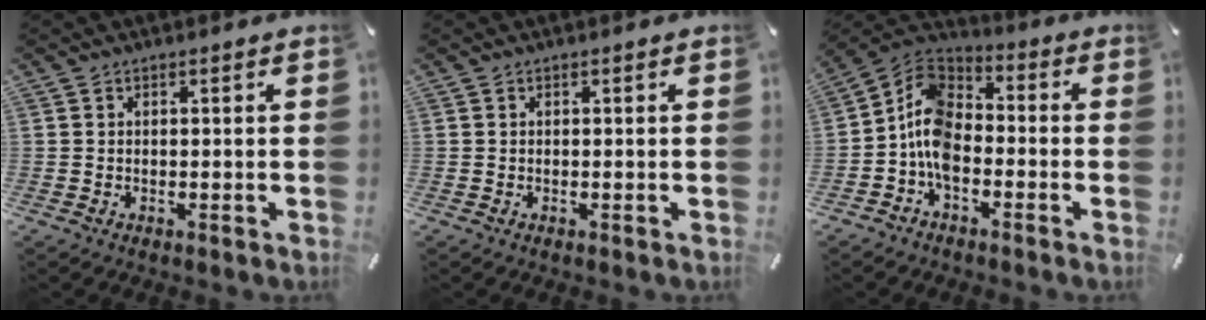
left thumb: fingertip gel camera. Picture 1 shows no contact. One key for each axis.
{"total": 0.0}
{"total": 10.6, "fx": -4.5, "fy": 6.9, "fz": 6.6, "tx": -0.154, "ty": 0.011, "tz": -0.093}